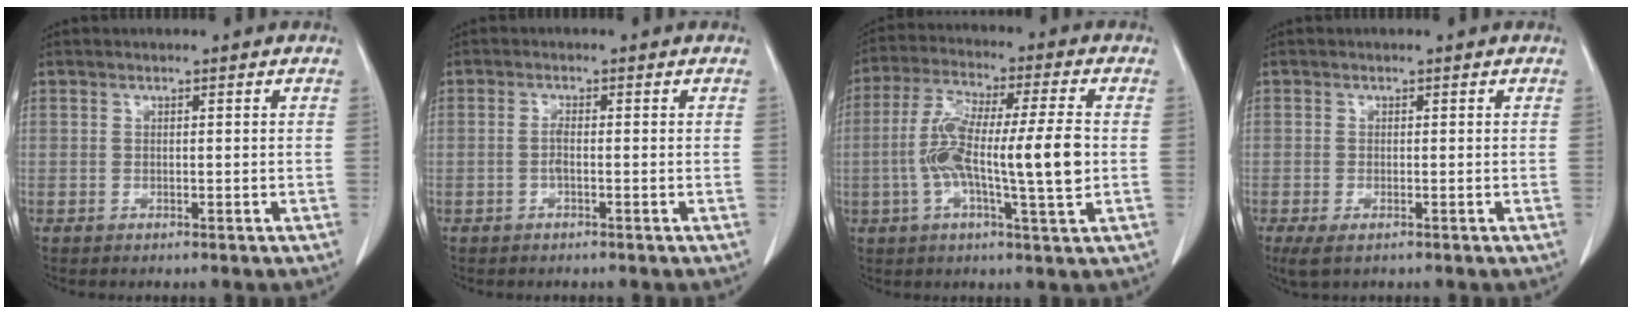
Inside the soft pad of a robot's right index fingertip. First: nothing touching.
{"total": 1.2, "force": [-0.3, 0.2, 1.2], "torque": [-0.020, 0.003, -0.005]}
{"total": 13.8, "force": [-1.0, 1.4, 13.7], "torque": [-0.254, 0.011, -0.020]}
{"total": 2.8, "force": [-1.6, 1.0, 2.1], "torque": [-0.044, -0.007, -0.024]}